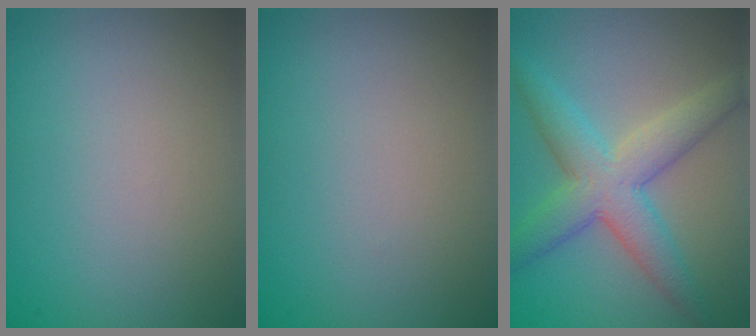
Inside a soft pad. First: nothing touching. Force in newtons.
{"total": 0.0}
{"total": 6.0, "press": 6.0, "slide": 0.2}